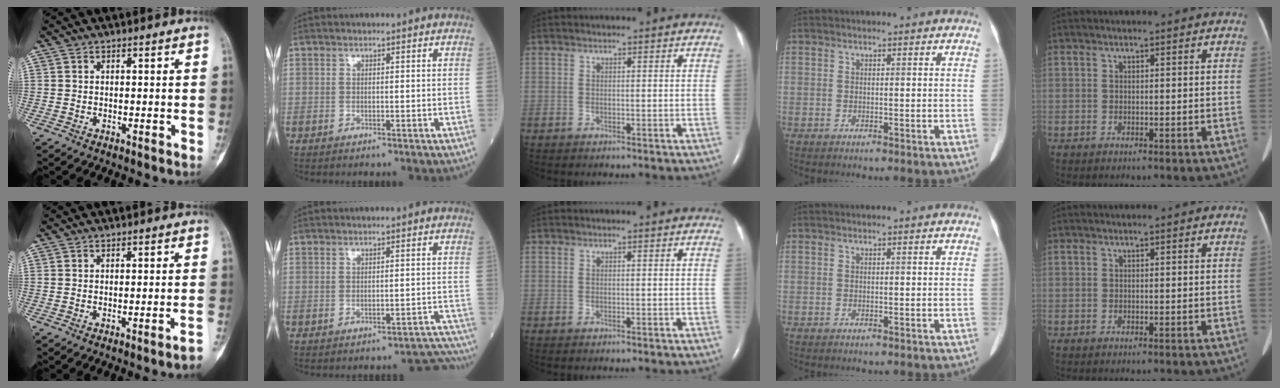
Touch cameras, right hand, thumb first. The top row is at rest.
{"thumb": {"total": 2.6, "force": [-1.9, -0.4, 1.6], "torque": [-0.031, 0.017, -0.021]}, "index": {"total": 4.9, "force": [-4.9, 0.7, -0.4], "torque": [0.025, 0.021, -0.049]}}